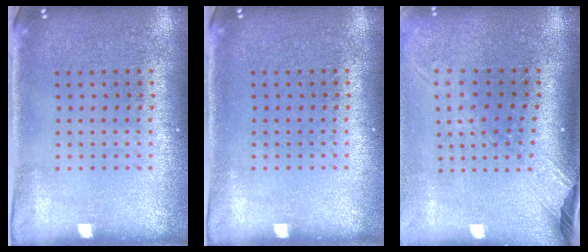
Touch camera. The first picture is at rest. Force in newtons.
{"total": 0.0}
{"total": 2.5, "press": 1.9, "slide": 1.7}